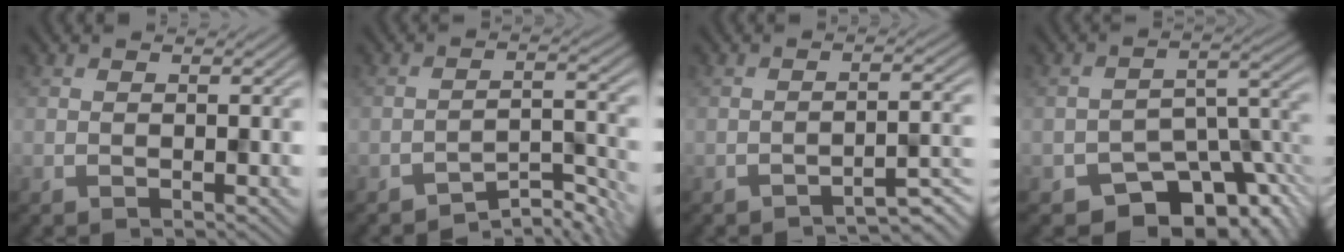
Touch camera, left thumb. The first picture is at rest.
{"total": 4.6, "force": [-3.9, 1.0, 2.1], "torque": [-0.029, 0.006, -0.065]}
{"total": 3.2, "force": [-2.6, 0.4, 1.8], "torque": [-0.025, 0.010, -0.045]}
{"total": 10.4, "force": [-7.0, 5.4, 5.5], "torque": [-0.066, -0.024, -0.112]}